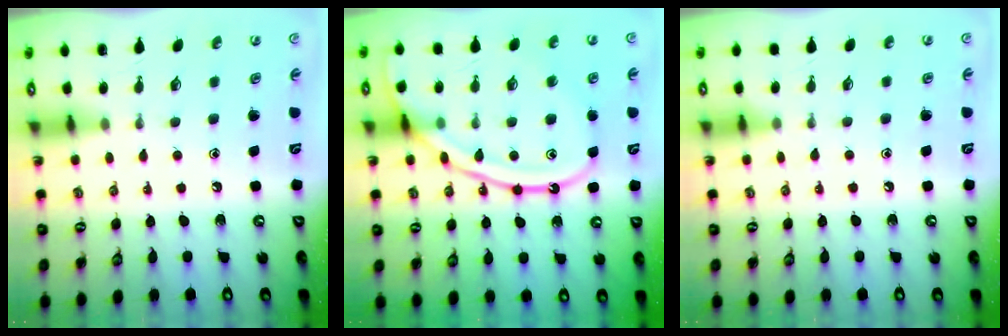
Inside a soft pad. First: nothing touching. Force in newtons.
{"total": 16.0, "press": 15.9, "slide": 1.4}
{"total": 3.7, "press": 3.6, "slide": 0.5}